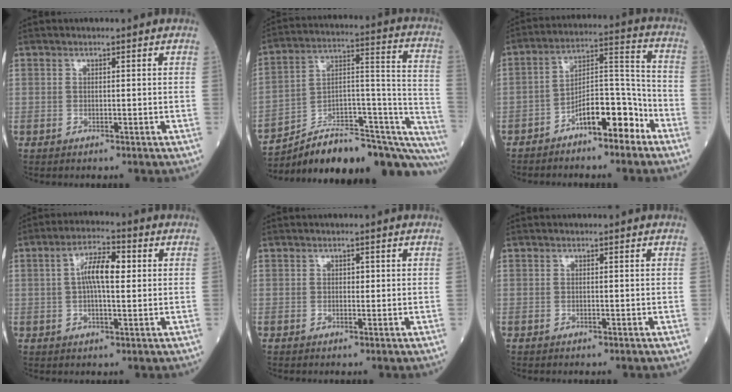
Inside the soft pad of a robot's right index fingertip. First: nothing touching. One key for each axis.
{"total": 26.0, "fx": -21.3, "fy": 6.4, "fz": 13.4, "tx": -0.129, "ty": 0.052, "tz": -0.308}
{"total": 9.8, "fx": -6.1, "fy": 3.2, "fz": 7.0, "tx": -0.114, "ty": 0.032, "tz": -0.103}
{"total": 6.8, "fx": 1.1, "fy": 2.0, "fz": 6.4, "tx": -0.122, "ty": 0.017, "tz": 0.018}
{"total": 0.7, "fx": 0.1, "fy": 0.5, "fz": 0.5, "tx": -0.003, "ty": 0.002, "tz": 0.001}
{"total": 0.0}